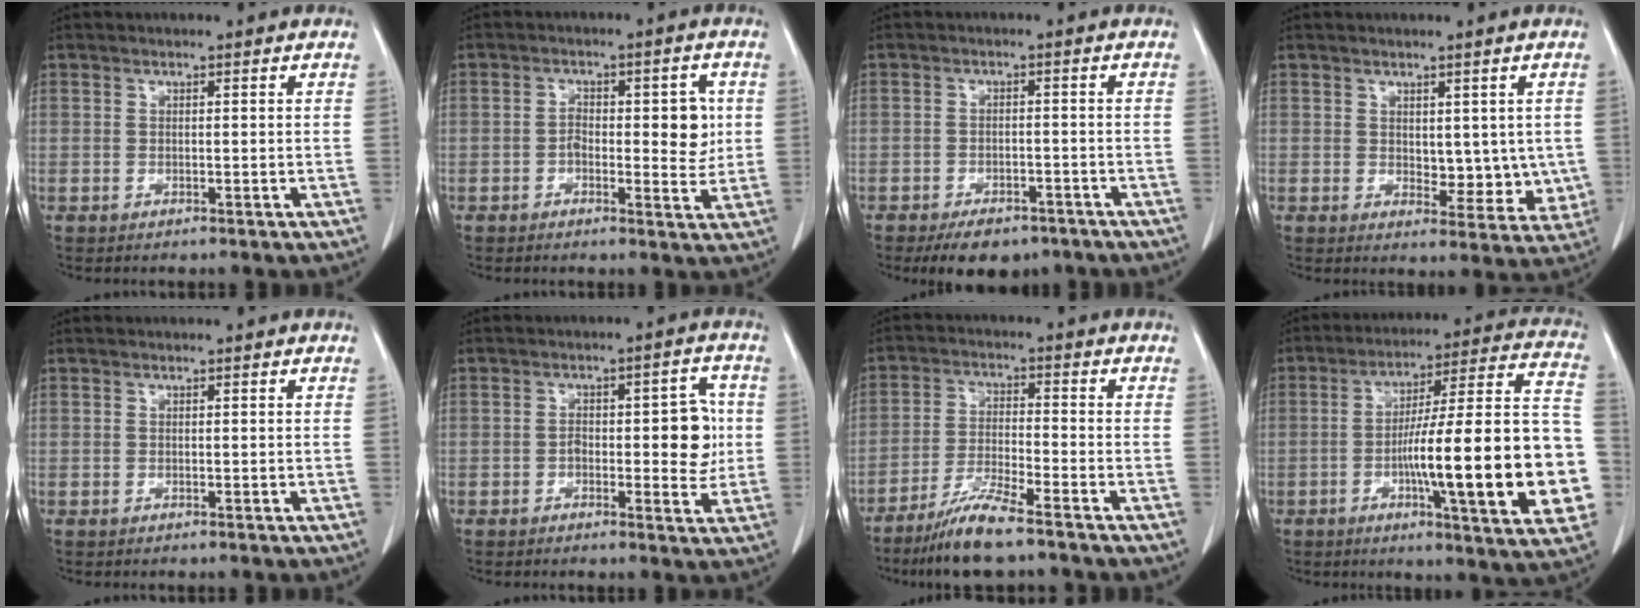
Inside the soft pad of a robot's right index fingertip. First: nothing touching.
{"total": 6.9, "force": [0.0, 3.1, 6.2], "torque": [-0.076, 0.008, 0.000]}
{"total": 7.3, "force": [-5.5, 3.5, 3.1], "torque": [-0.041, 0.002, -0.079]}
{"total": 6.5, "force": [0.6, 3.8, 5.2], "torque": [-0.044, -0.009, 0.017]}
{"total": 0.0}
{"total": 7.7, "force": [-0.4, 3.0, 7.1], "torque": [-0.087, 0.016, -0.004]}
{"total": 7.9, "force": [-6.2, 0.2, 4.9], "torque": [-0.101, -0.024, -0.120]}
{"total": 25.4, "force": [-5.4, 2.2, 24.7], "torque": [-0.283, 0.014, -0.078]}